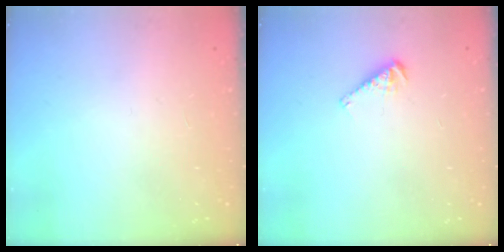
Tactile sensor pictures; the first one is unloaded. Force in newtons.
{"total": 5.0, "press": 4.9, "slide": 0.7}